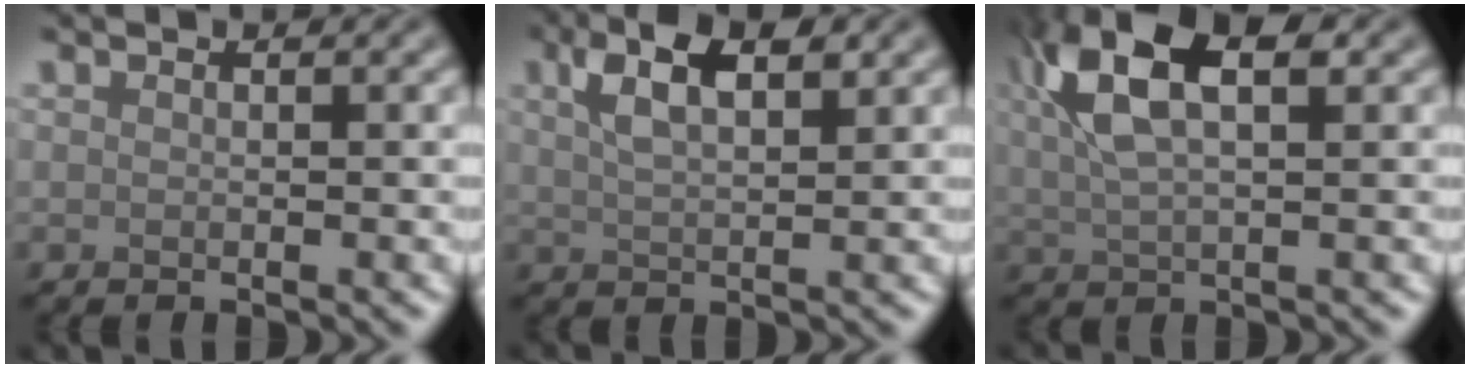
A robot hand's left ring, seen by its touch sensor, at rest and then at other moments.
{"total": 5.1, "force": [2.5, 2.2, 3.9], "torque": [-0.078, 0.010, 0.043]}
{"total": 8.9, "force": [3.6, 3.8, 7.2], "torque": [-0.153, 0.020, 0.062]}